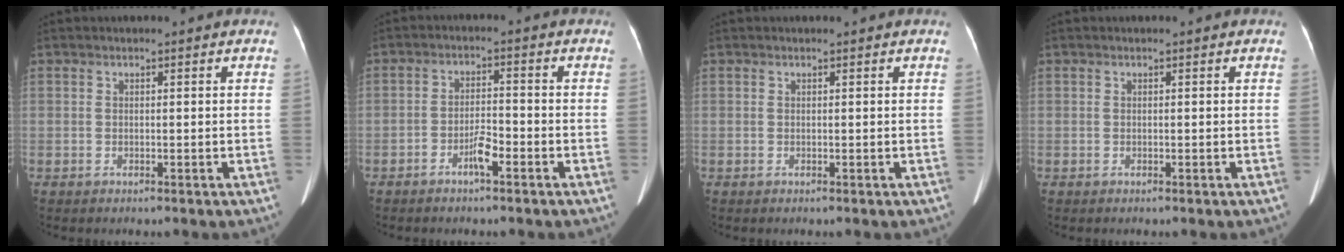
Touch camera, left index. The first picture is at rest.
{"total": 3.5, "force": [-2.2, 0.7, 2.6], "torque": [-0.051, 0.004, -0.041]}
{"total": 0.0}
{"total": 0.0}